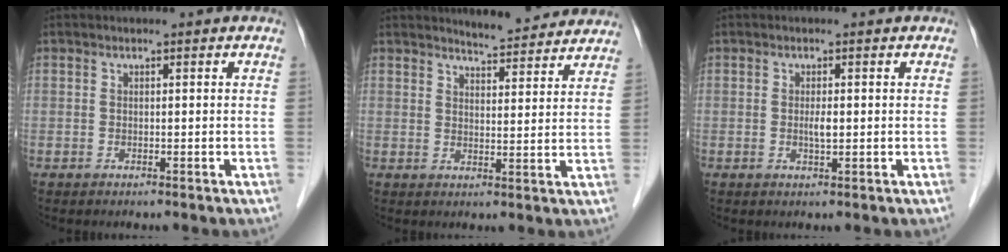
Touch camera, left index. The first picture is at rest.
{"total": 8.2, "force": [8.0, 0.9, 1.9], "torque": [-0.030, -0.002, 0.095]}
{"total": 1.3, "force": [-0.2, 0.3, 1.3], "torque": [-0.024, -0.003, -0.005]}